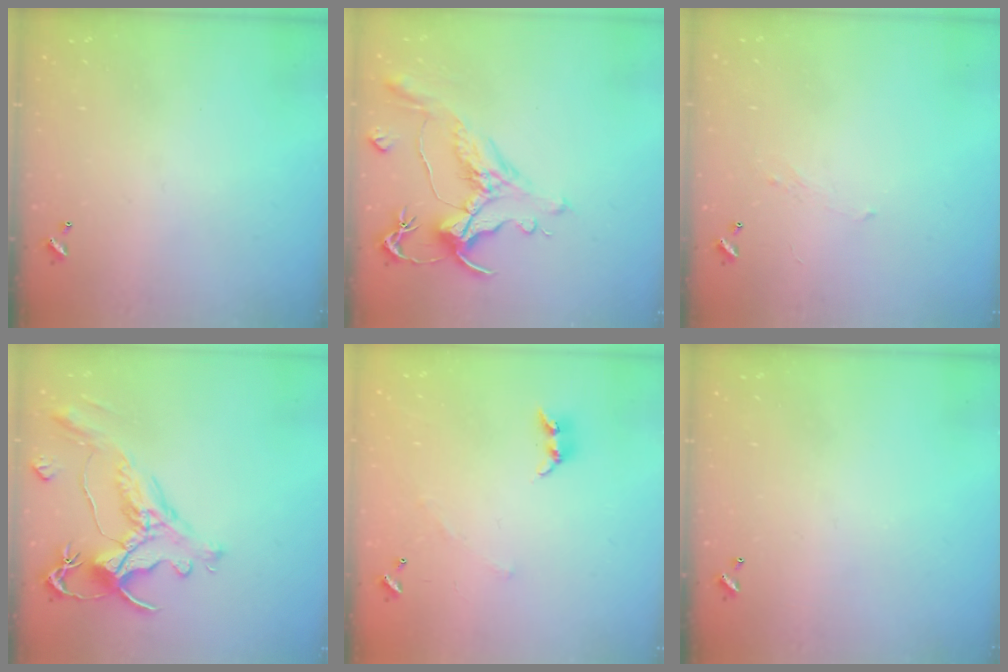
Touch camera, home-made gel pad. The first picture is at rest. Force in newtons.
{"total": 1.5, "press": 0.4, "slide": 1.5}
{"total": 1.0, "press": 0.8, "slide": 0.5}
{"total": 1.5, "press": 0.7, "slide": 1.3}
{"total": 3.8, "press": 3.7, "slide": 0.9}
{"total": 0.0}